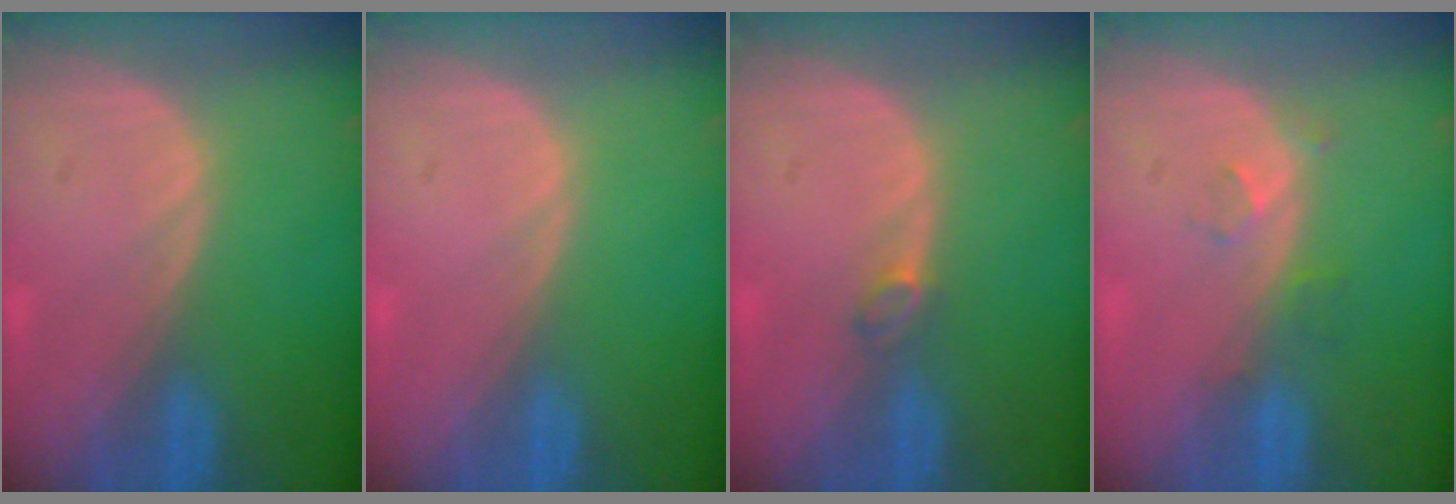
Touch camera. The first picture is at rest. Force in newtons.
{"total": 0.0}
{"total": 1.4, "press": 1.3, "slide": 0.3}
{"total": 2.7, "press": 2.3, "slide": 1.5}